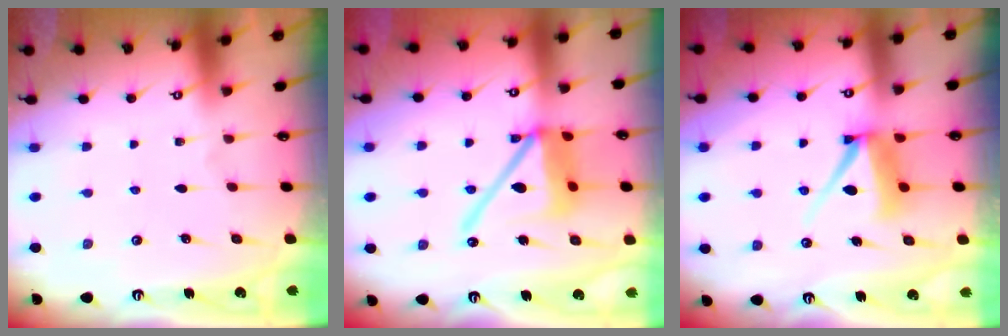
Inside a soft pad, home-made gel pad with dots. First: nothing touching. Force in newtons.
{"total": 16.2, "press": 16.1, "slide": 1.7}
{"total": 7.8, "press": 7.8, "slide": 0.9}